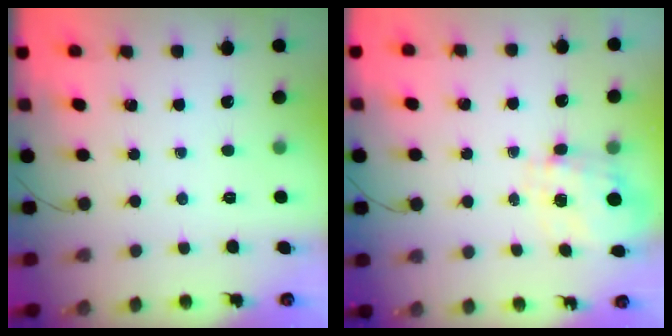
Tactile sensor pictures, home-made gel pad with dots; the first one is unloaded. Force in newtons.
{"total": 1.5, "press": 1.4, "slide": 0.3}